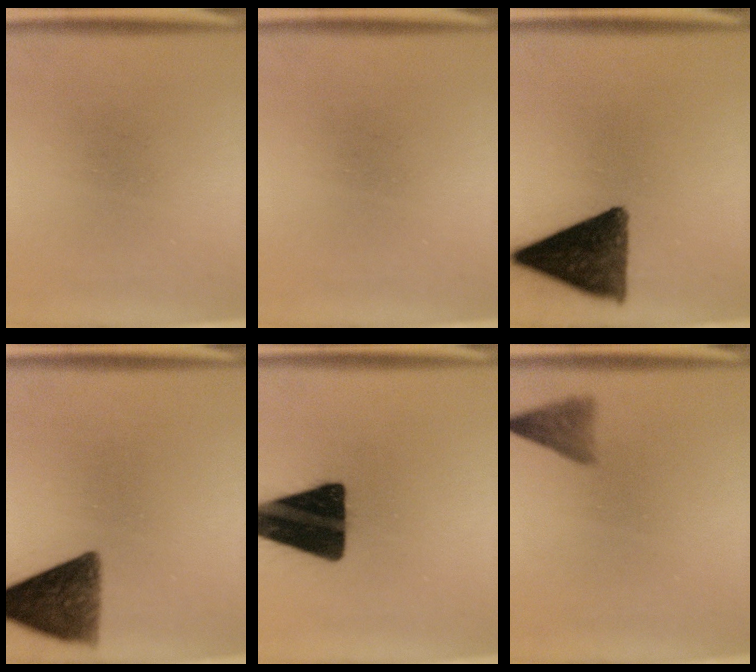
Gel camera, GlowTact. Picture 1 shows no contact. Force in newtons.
{"total": 0.0}
{"total": 12.5}
{"total": 10.4}
{"total": 19.6}
{"total": 2.8}